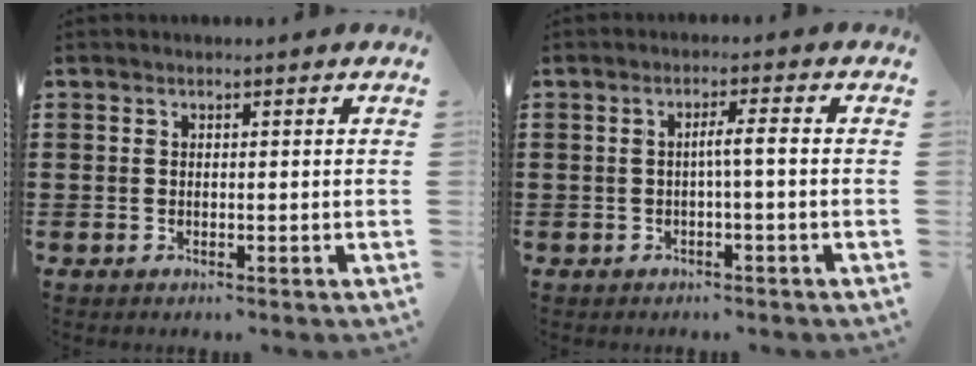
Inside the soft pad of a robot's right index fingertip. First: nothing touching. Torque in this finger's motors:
{"motor_torque": [0.53, -0.41, 0.06, 0.08]}